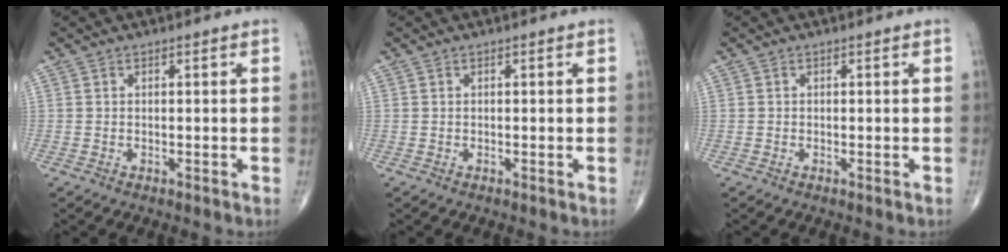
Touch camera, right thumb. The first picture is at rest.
{"total": 0.0}
{"total": 0.0}